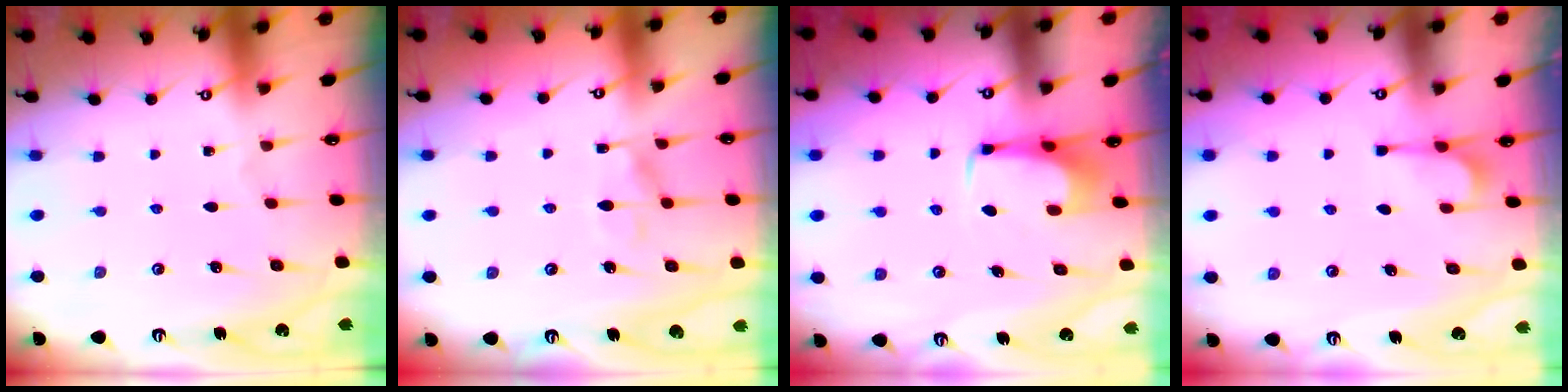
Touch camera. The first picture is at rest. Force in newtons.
{"total": 7.2, "press": 7.2, "slide": 0.2}
{"total": 3.0, "press": 2.9, "slide": 0.4}
{"total": 2.4, "press": 2.2, "slide": 1.0}